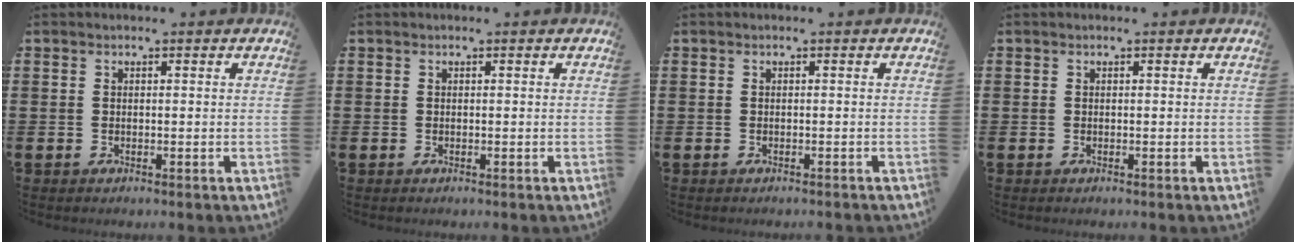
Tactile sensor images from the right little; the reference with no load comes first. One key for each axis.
{"total": 0.0}
{"total": 0.0}
{"total": 0.0}